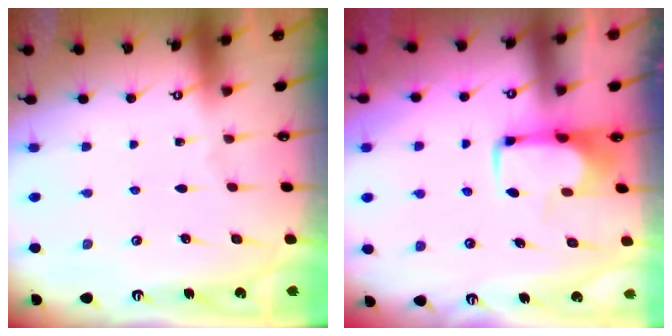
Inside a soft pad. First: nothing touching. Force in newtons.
{"total": 2.0, "press": 1.9, "slide": 0.5}